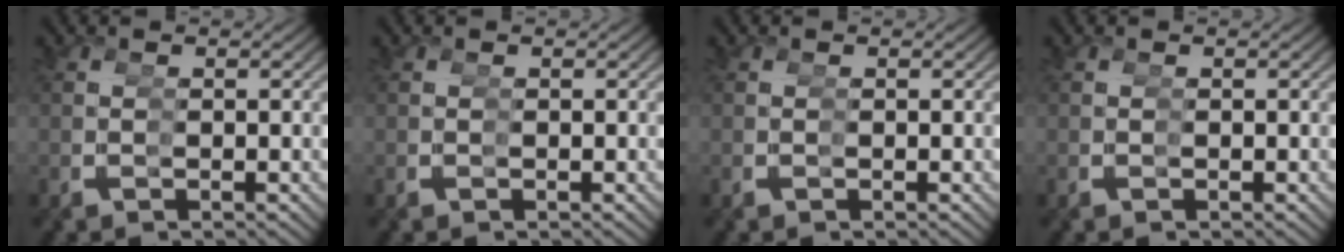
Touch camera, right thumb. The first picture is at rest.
{"total": 0.0}
{"total": 0.0}
{"total": 0.0}